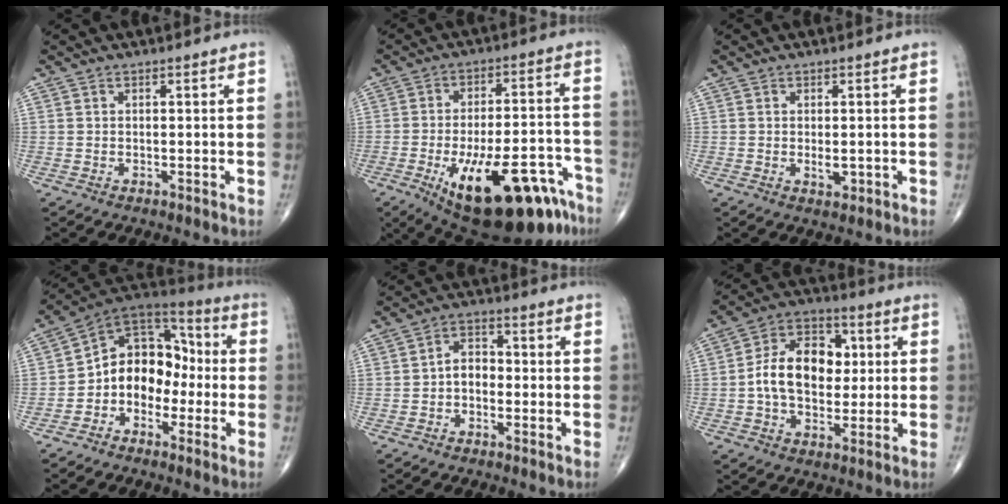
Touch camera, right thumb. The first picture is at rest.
{"total": 24.3, "force": [-13.6, 9.2, 17.9], "torque": [-0.210, 0.064, -0.190]}
{"total": 2.1, "force": [-0.3, 1.0, 1.7], "torque": [-0.027, -0.005, -0.001]}
{"total": 12.9, "force": [-2.7, 9.9, 7.9], "torque": [-0.079, 0.065, -0.062]}
{"total": 4.5, "force": [-1.1, 3.2, 2.9], "torque": [-0.031, 0.022, -0.031]}
{"total": 14.0, "force": [0.5, 9.7, 10.1], "torque": [-0.142, 0.022, 0.003]}